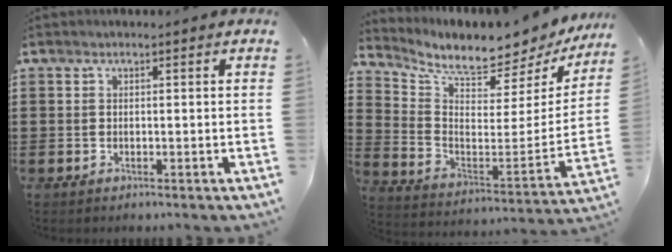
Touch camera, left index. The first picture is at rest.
{"total": 6.8, "force": [6.2, 0.6, 2.7], "torque": [-0.072, -0.073, 0.096]}